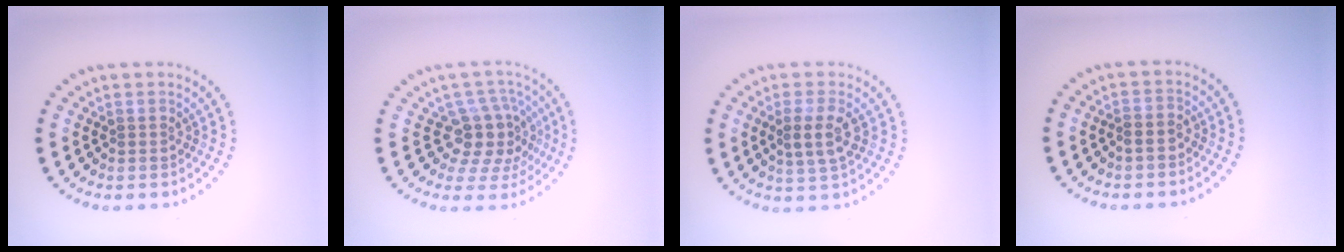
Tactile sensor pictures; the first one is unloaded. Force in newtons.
{"total": 4.4, "press": 3.3, "slide": 2.9}
{"total": 2.9, "press": 2.8, "slide": 0.8}
{"total": 0.8, "press": 0.6, "slide": 0.5}